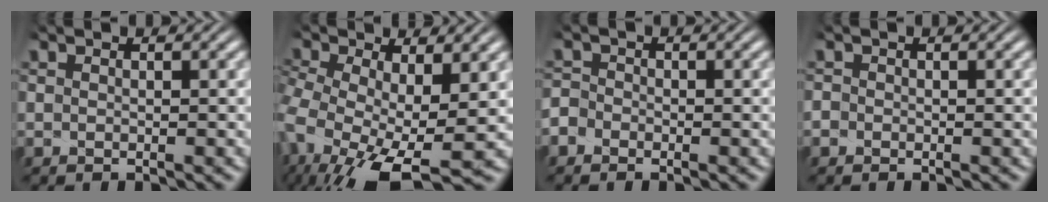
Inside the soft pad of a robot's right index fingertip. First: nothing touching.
{"total": 6.9, "force": [-1.3, 4.5, 5.1], "torque": [-0.121, -0.028, -0.014]}
{"total": 2.3, "force": [-1.5, 1.8, 0.3], "torque": [-0.008, 0.001, -0.035]}
{"total": 1.8, "force": [-0.9, 1.5, 0.1], "torque": [-0.007, 0.001, -0.025]}